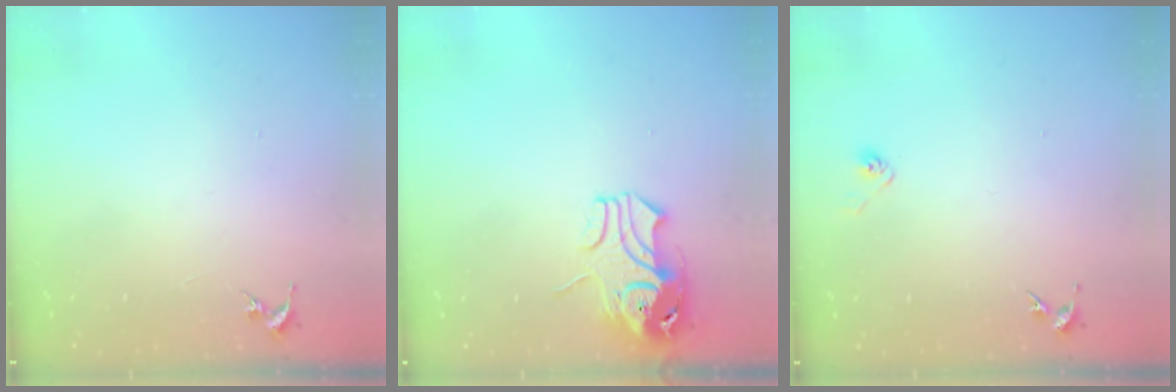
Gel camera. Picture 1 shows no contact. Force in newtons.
{"total": 9.5, "press": 9.4, "slide": 1.2}
{"total": 2.8, "press": 2.6, "slide": 1.1}